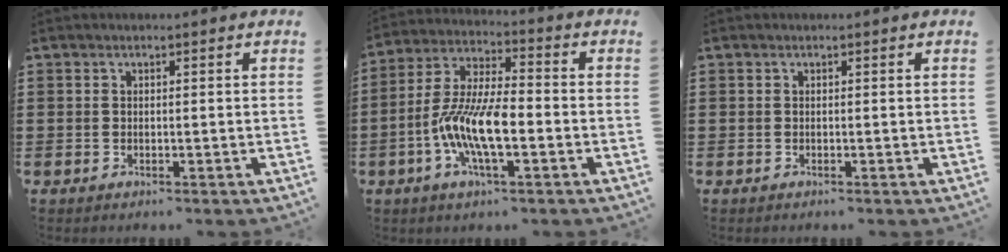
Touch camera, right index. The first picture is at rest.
{"total": 10.5, "force": [-3.1, 3.4, 9.4], "torque": [-0.211, -0.009, -0.065]}
{"total": 0.0}